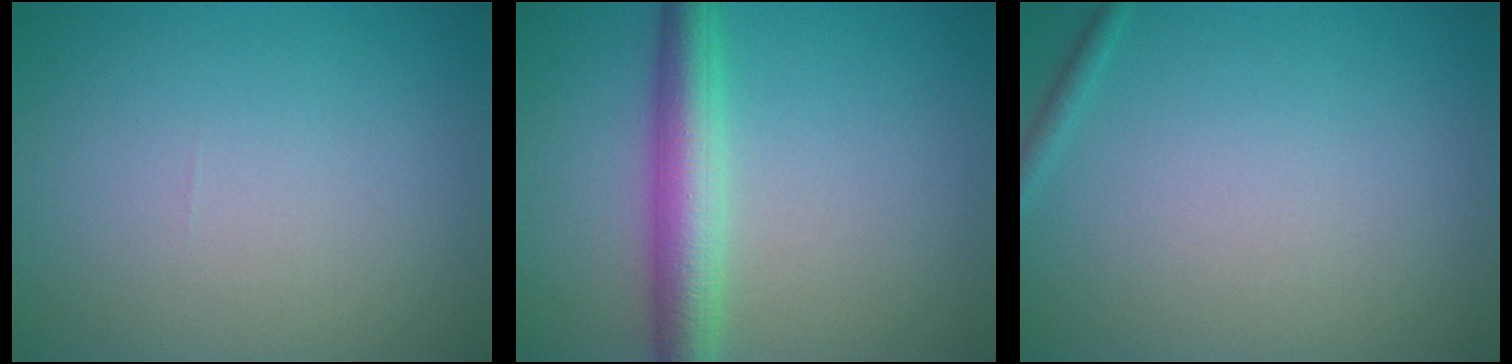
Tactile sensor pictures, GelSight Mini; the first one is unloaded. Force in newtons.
{"total": 5.0, "press": 5.0, "slide": 0.1}
{"total": 0.8, "press": 0.8, "slide": 0.0}